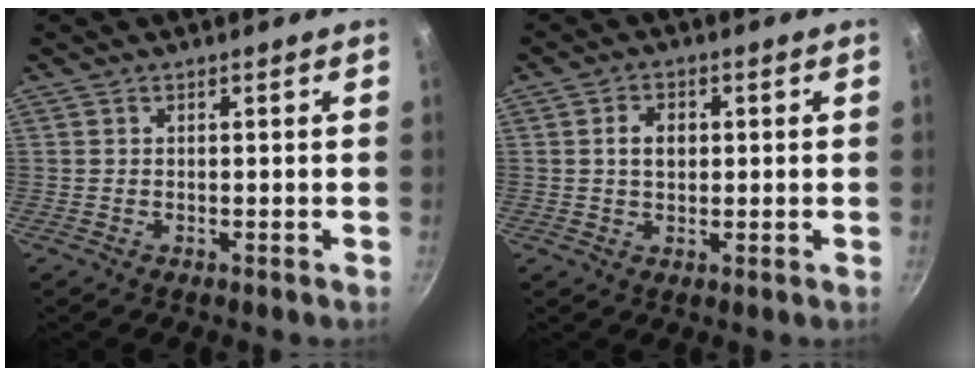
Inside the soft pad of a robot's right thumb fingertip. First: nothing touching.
{"total": 4.0, "force": [0.5, 2.9, 2.7], "torque": [-0.029, 0.006, 0.006]}